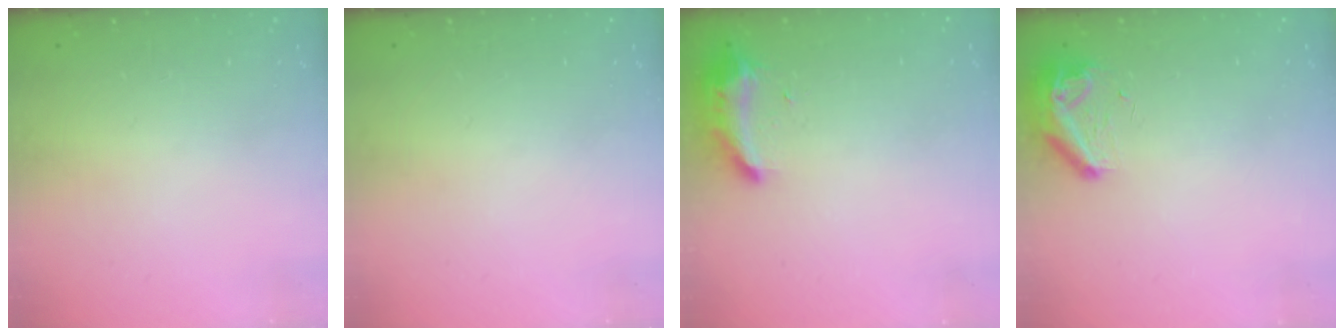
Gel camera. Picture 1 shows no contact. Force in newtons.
{"total": 0.0}
{"total": 9.3, "press": 9.3, "slide": 0.8}
{"total": 14.6, "press": 9.9, "slide": 10.7}